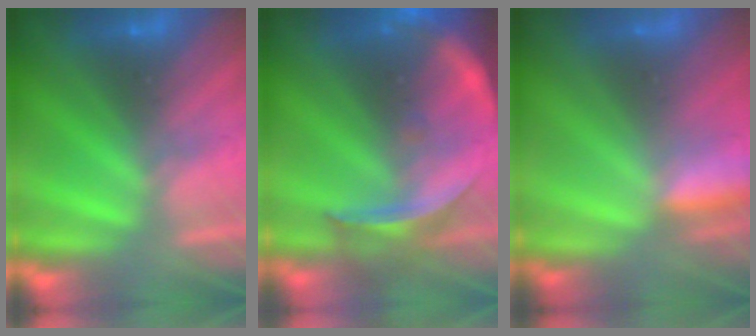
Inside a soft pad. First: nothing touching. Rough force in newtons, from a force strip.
{"total": 9.3}
{"total": 3.2}